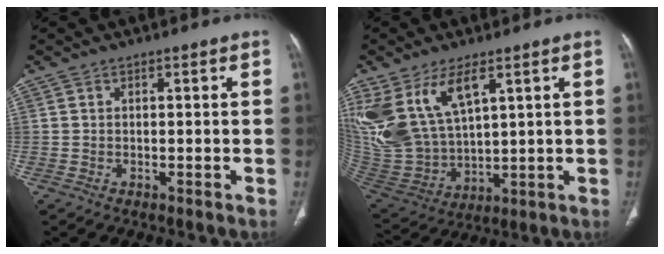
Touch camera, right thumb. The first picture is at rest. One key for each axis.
{"total": 16.4, "fx": 7.7, "fy": 8.4, "fz": 11.7, "tx": -0.236, "ty": -0.030, "tz": 0.177}